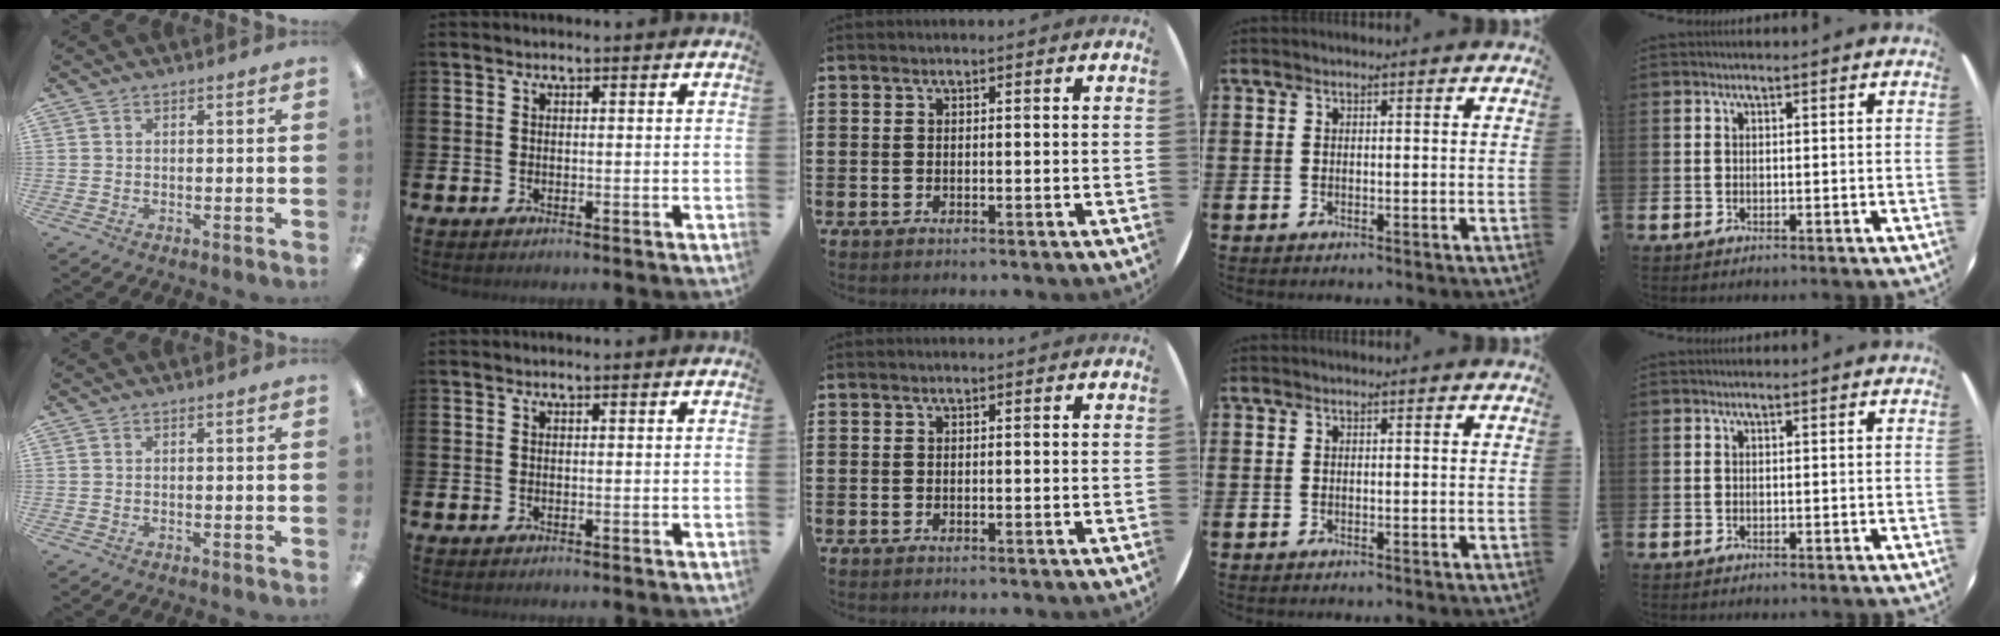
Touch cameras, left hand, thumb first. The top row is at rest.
{}